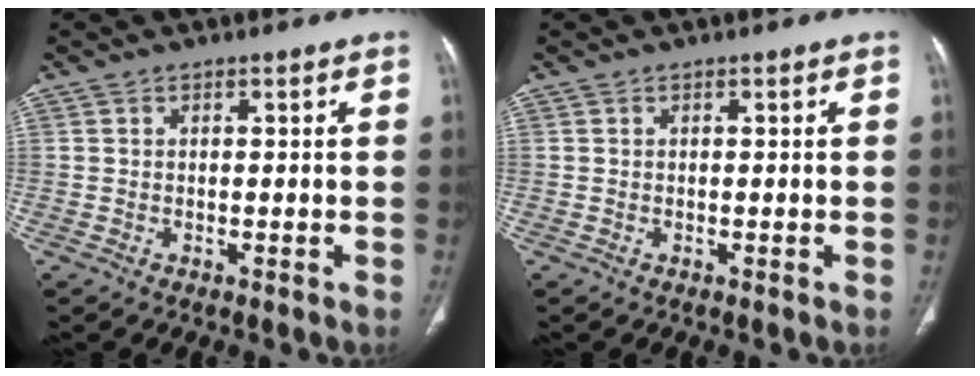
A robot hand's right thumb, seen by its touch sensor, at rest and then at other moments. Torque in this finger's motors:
{"motor_torque": [1.72, 1.54, 0.29, -0.19, 0.00]}